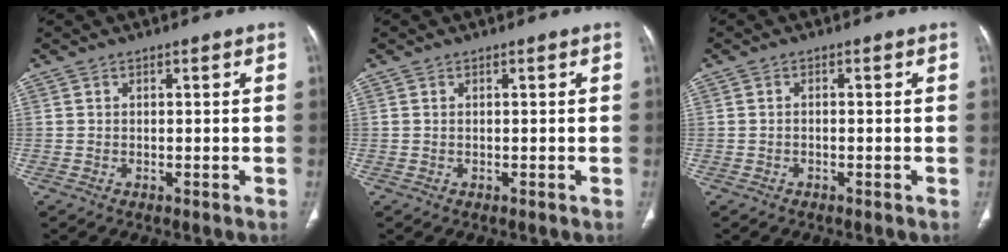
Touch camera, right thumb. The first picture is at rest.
{"total": 0.0}
{"total": 0.5, "force": [-0.2, 0.3, 0.4], "torque": [-0.005, 0.001, -0.008]}